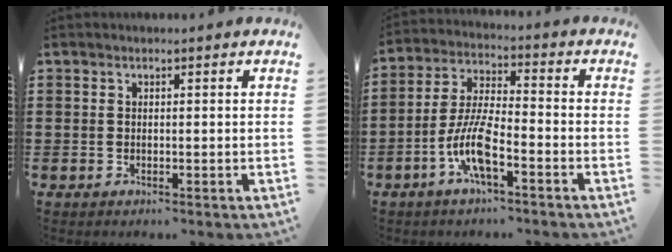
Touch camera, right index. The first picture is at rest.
{"total": 8.6, "force": [-4.2, 2.0, 7.2], "torque": [-0.171, -0.010, -0.086]}